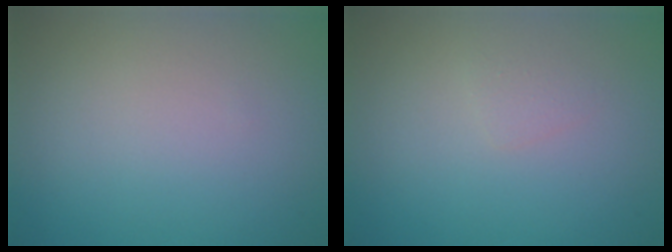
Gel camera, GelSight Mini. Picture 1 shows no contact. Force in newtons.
{"total": 0.7, "press": 0.7, "slide": 0.0}